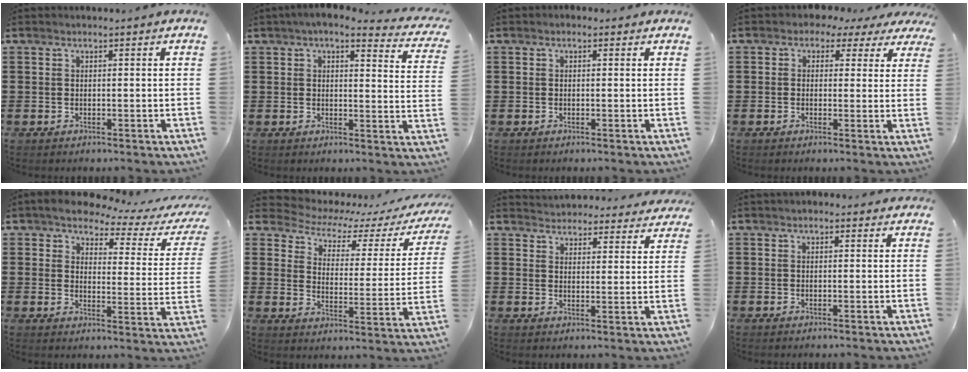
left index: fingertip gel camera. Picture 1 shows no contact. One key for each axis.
{"total": 3.9, "fx": 3.3, "fy": 0.2, "fz": 2.2, "tx": -0.056, "ty": -0.014, "tz": 0.056}
{"total": 0.5, "fx": -0.1, "fy": 0.4, "fz": 0.3, "tx": -0.007, "ty": 0.002, "tz": -0.003}
{"total": 2.2, "fx": 0.9, "fy": 1.9, "fz": 0.7, "tx": -0.026, "ty": 0.001, "tz": 0.011}
{"total": 4.7, "fx": 4.1, "fy": 1.2, "fz": 2.0, "tx": -0.058, "ty": -0.021, "tz": 0.066}
{"total": 3.8, "fx": 3.1, "fy": 1.4, "fz": 1.5, "tx": -0.046, "ty": -0.026, "tz": 0.044}
{"total": 3.8, "fx": 3.7, "fy": 0.1, "fz": -0.4, "tx": -0.010, "ty": -0.020, "tz": 0.066}
{"total": 1.1, "fx": 0.9, "fy": 0.6, "fz": 0.4, "tx": -0.010, "ty": 0.006, "tz": 0.016}